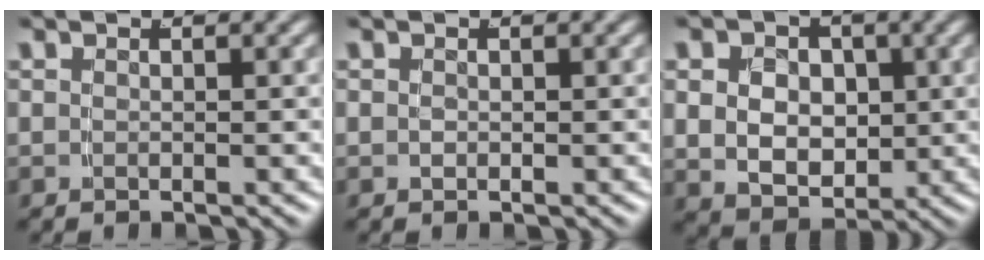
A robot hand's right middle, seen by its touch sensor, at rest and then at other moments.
{"total": 0.0}
{"total": 7.0, "force": [-0.3, 5.8, 4.0], "torque": [-0.081, -0.037, 0.007]}